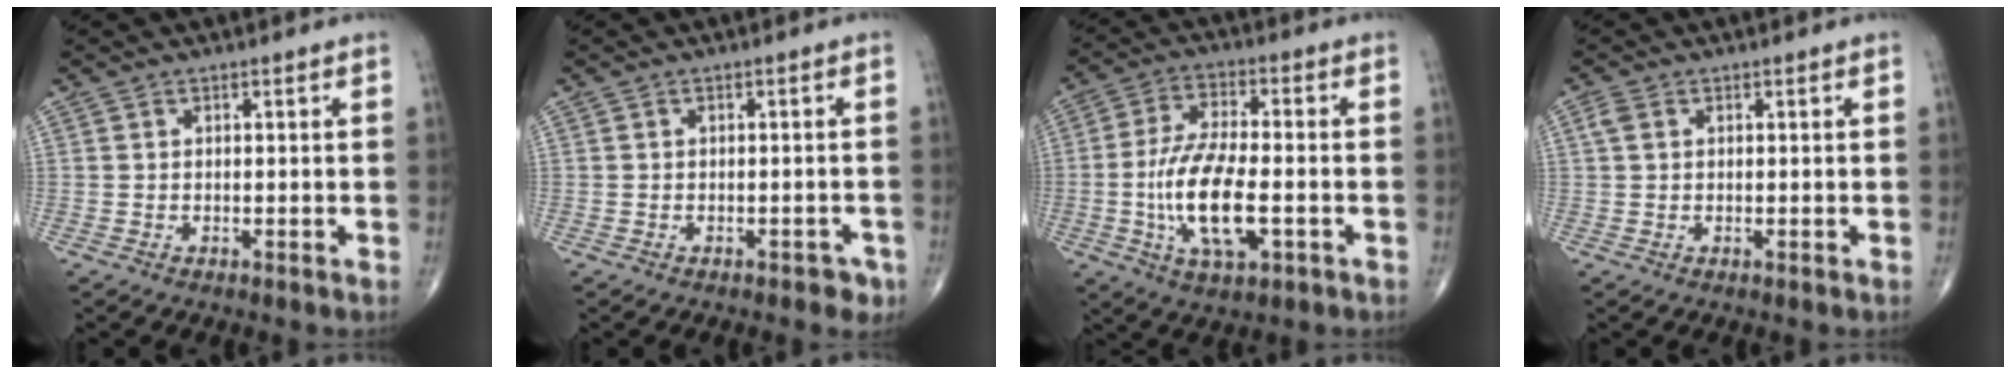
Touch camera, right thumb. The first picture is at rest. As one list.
[{"total": 2.8, "force": [-1.7, 1.6, 1.4], "torque": [-0.007, 0.010, -0.019]}, {"total": 13.9, "force": [-3.1, 5.5, 12.4], "torque": [-0.241, 0.008, -0.055]}, {"total": 1.9, "force": [0.7, 1.3, 1.3], "torque": [-0.032, 0.009, 0.016]}]